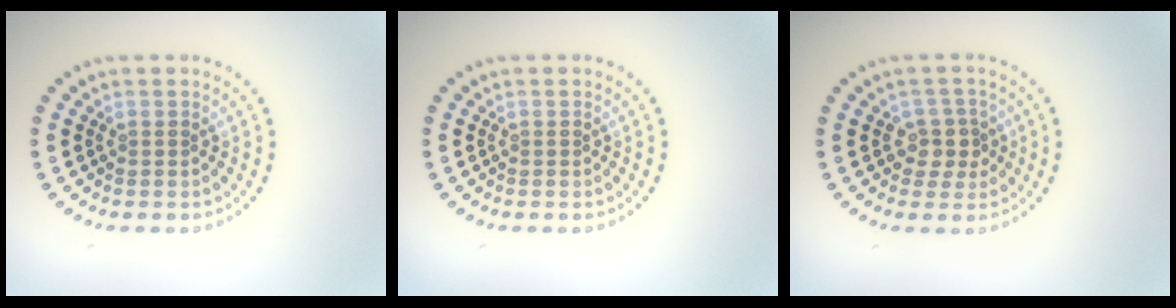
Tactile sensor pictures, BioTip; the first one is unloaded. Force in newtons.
{"total": 0.0}
{"total": 2.5, "press": 2.2, "slide": 1.1}